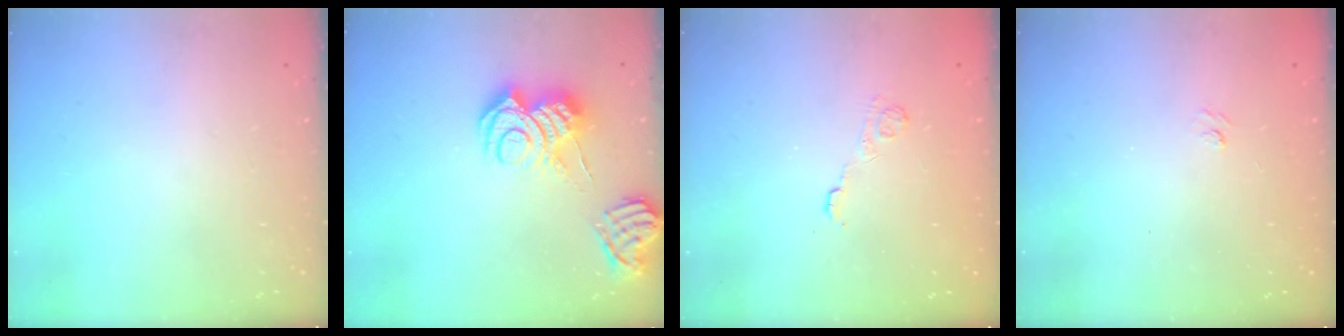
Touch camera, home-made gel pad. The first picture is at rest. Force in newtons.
{"total": 10.6, "press": 10.5, "slide": 1.0}
{"total": 3.7, "press": 3.4, "slide": 1.4}
{"total": 1.9, "press": 1.7, "slide": 0.9}